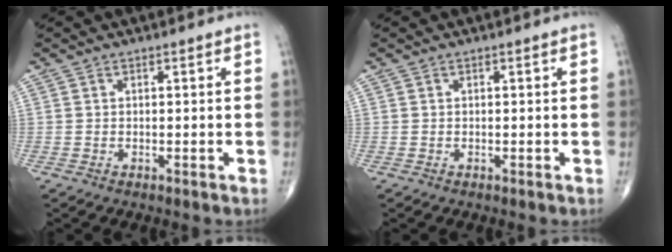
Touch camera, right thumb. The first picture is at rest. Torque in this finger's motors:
{"motor_torque": [0.05, 0.39, -0.12, -0.12, 0.06]}